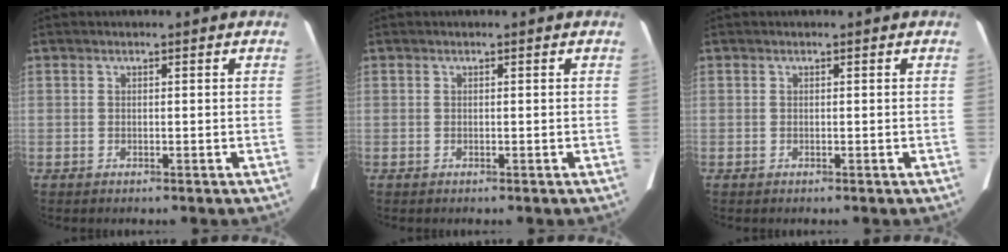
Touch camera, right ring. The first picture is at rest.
{"total": 0.0}
{"total": 0.0}